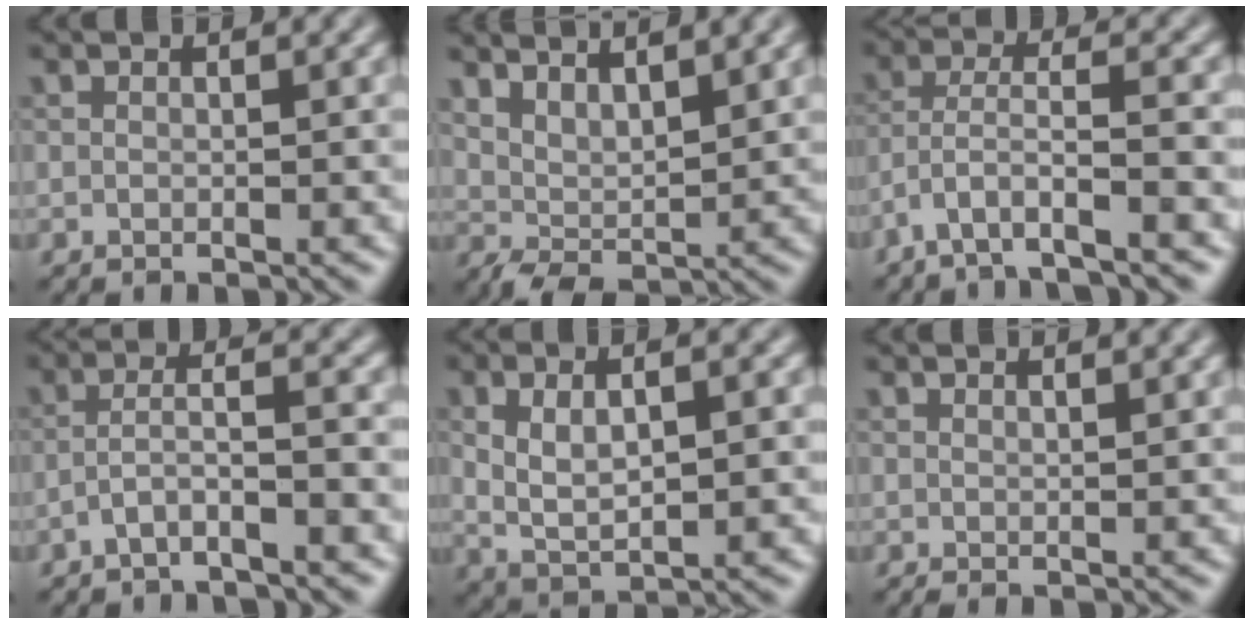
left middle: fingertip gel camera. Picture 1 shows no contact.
{"total": 3.7, "force": [2.8, 1.1, 2.2], "torque": [-0.044, -0.005, 0.056]}
{"total": 4.2, "force": [-2.8, 0.6, 3.1], "torque": [-0.059, 0.003, -0.060]}
{"total": 3.1, "force": [-1.8, 0.5, 2.5], "torque": [-0.049, 0.014, -0.042]}
{"total": 5.0, "force": [0.7, 2.1, 4.4], "torque": [-0.089, 0.002, 0.016]}
{"total": 1.2, "force": [0.9, 0.4, 0.7], "torque": [-0.009, 0.000, 0.011]}